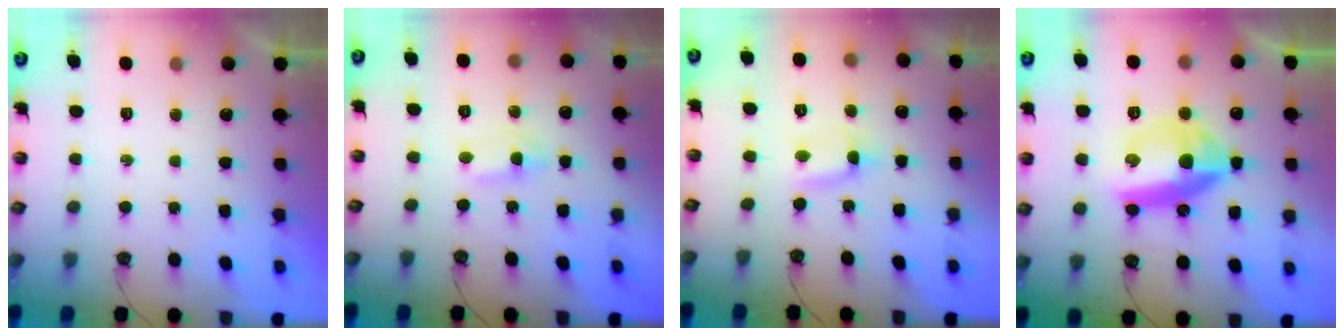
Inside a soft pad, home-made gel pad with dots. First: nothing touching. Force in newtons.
{"total": 1.2, "press": 1.0, "slide": 0.7}
{"total": 1.6, "press": 1.5, "slide": 0.6}
{"total": 14.8, "press": 14.8, "slide": 0.5}